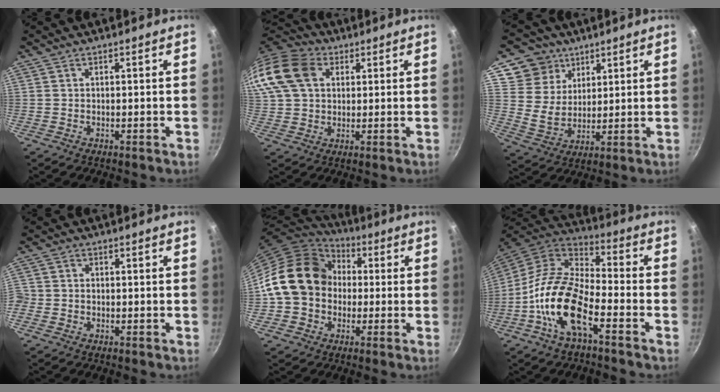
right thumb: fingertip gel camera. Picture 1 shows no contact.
{"total": 19.1, "force": [6.1, 14.4, 10.9], "torque": [-0.249, 0.031, 0.103]}
{"total": 10.7, "force": [6.0, 8.4, 2.7], "torque": [-0.019, -0.028, 0.112]}
{"total": 1.9, "force": [-0.7, 1.6, 0.7], "torque": [-0.015, 0.008, -0.018]}
{"total": 16.4, "force": [0.9, 13.8, 8.9], "torque": [-0.124, 0.037, 0.005]}
{"total": 16.2, "force": [-6.4, 6.9, 13.1], "torque": [-0.245, 0.045, -0.142]}